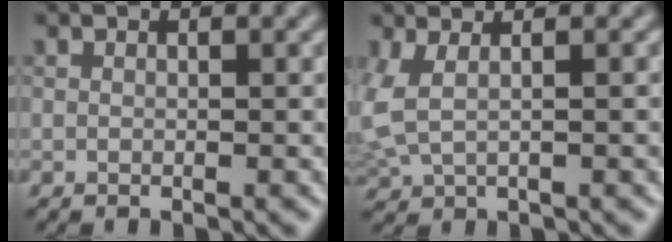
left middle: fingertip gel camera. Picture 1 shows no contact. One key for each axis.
{"total": 3.3, "fx": 0.6, "fy": 1.4, "fz": 2.9, "tx": -0.069, "ty": 0.002, "tz": 0.021}